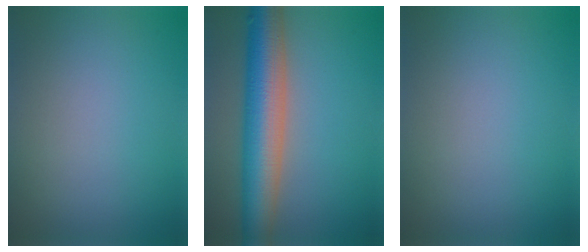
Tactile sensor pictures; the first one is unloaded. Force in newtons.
{"total": 8.8, "press": 8.8, "slide": 0.1}
{"total": 0.0}